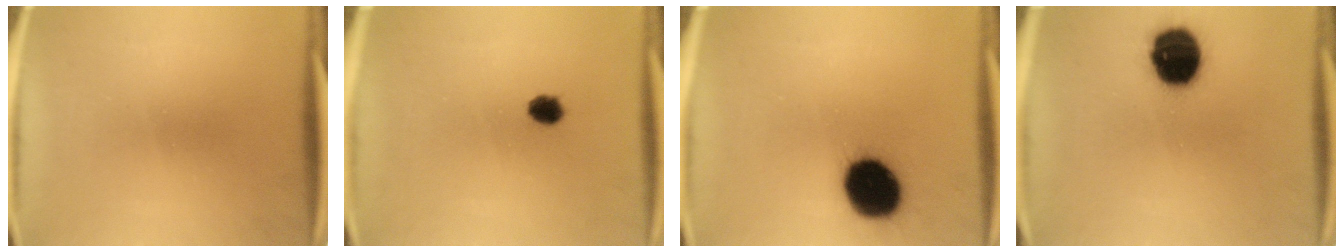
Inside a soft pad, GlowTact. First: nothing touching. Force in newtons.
{"total": 2.9}
{"total": 18.6}
{"total": 15.1}